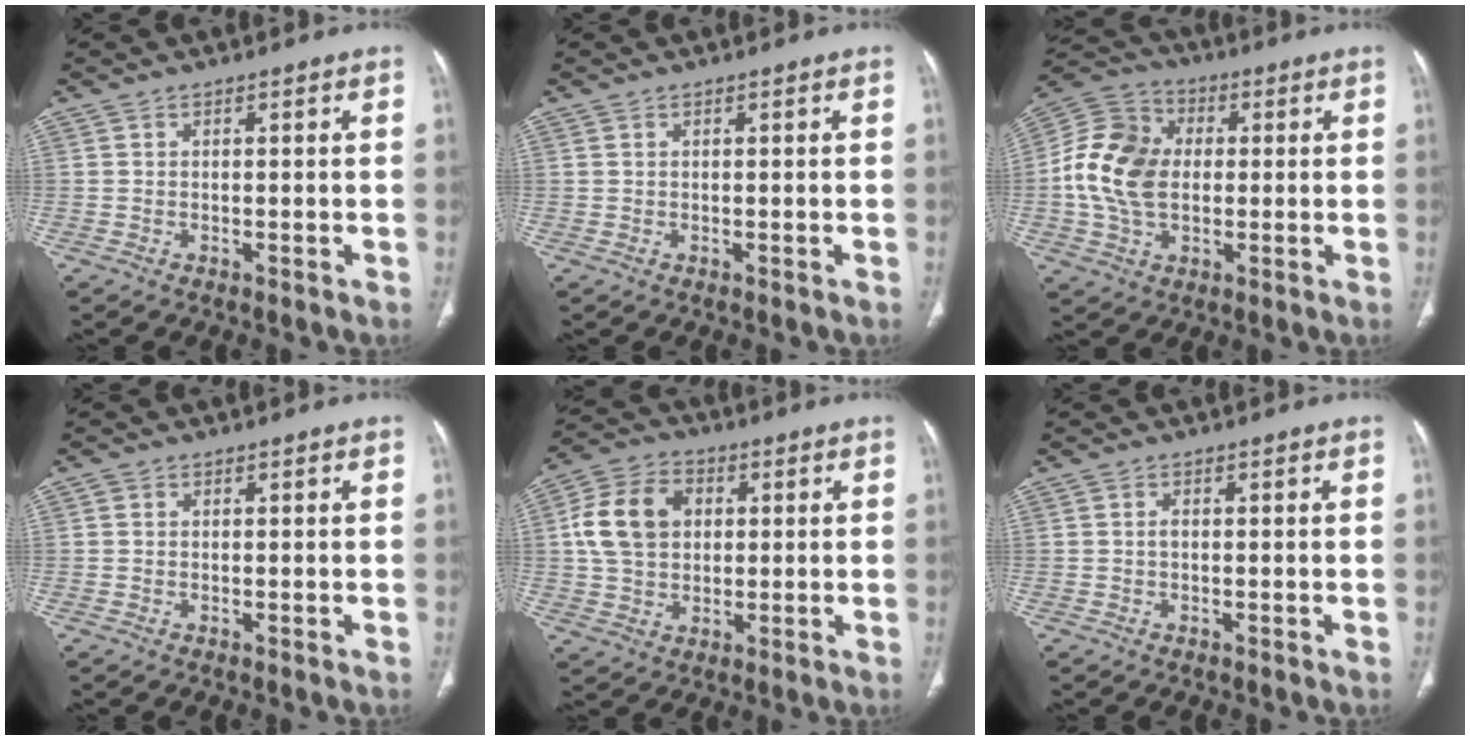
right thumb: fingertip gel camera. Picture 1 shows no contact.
{"total": 0.0}
{"total": 14.5, "force": [0.0, 10.5, 10.0], "torque": [-0.184, 0.022, -0.005]}
{"total": 0.6, "force": [0.3, 0.6, 0.1], "torque": [0.002, 0.001, 0.003]}
{"total": 12.3, "force": [2.2, 9.4, 7.8], "torque": [-0.129, 0.013, 0.034]}
{"total": 0.7, "force": [-0.1, 0.4, 0.6], "torque": [-0.012, 0.001, -0.003]}